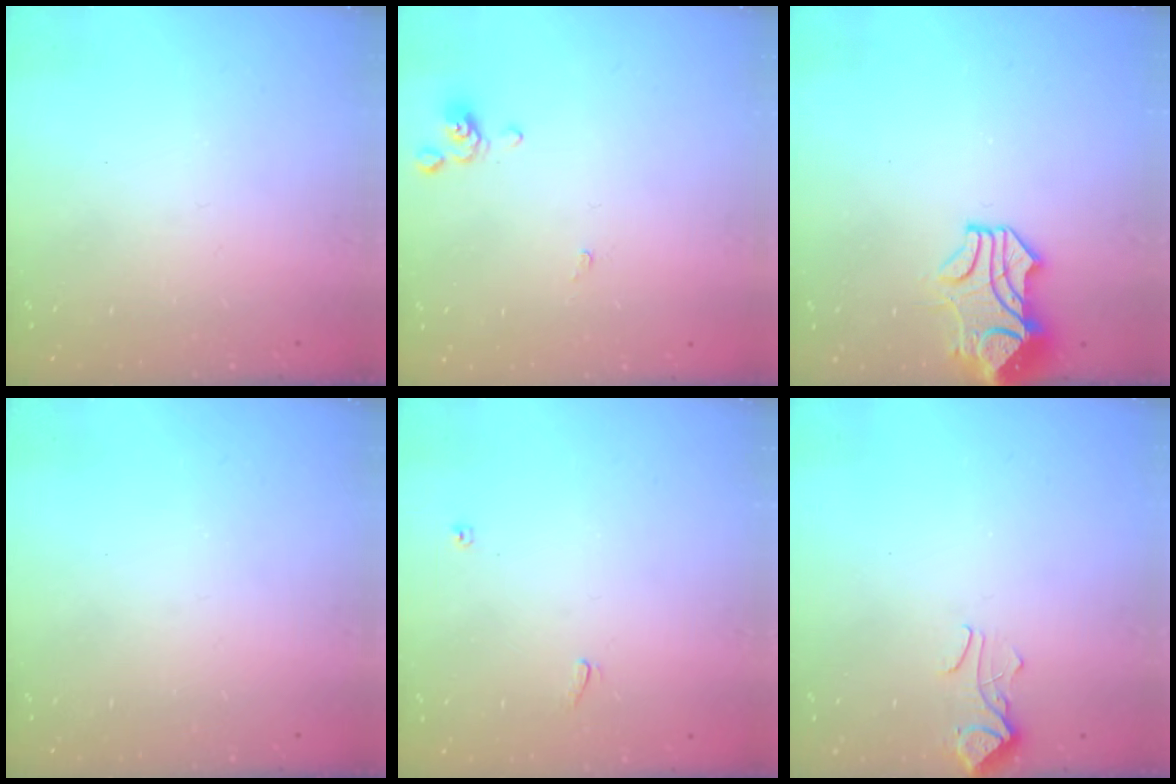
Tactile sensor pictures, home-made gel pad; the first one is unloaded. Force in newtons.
{"total": 0.0}
{"total": 2.0, "press": 1.8, "slide": 1.0}
{"total": 0.0}
{"total": 4.2, "press": 4.2, "slide": 0.2}
{"total": 2.4, "press": 2.4, "slide": 0.5}